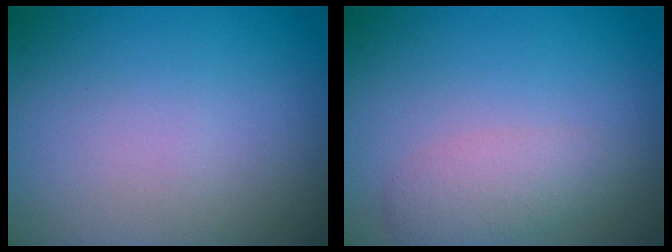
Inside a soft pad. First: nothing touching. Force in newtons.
{"total": 2.3, "press": 2.3, "slide": 0.1}